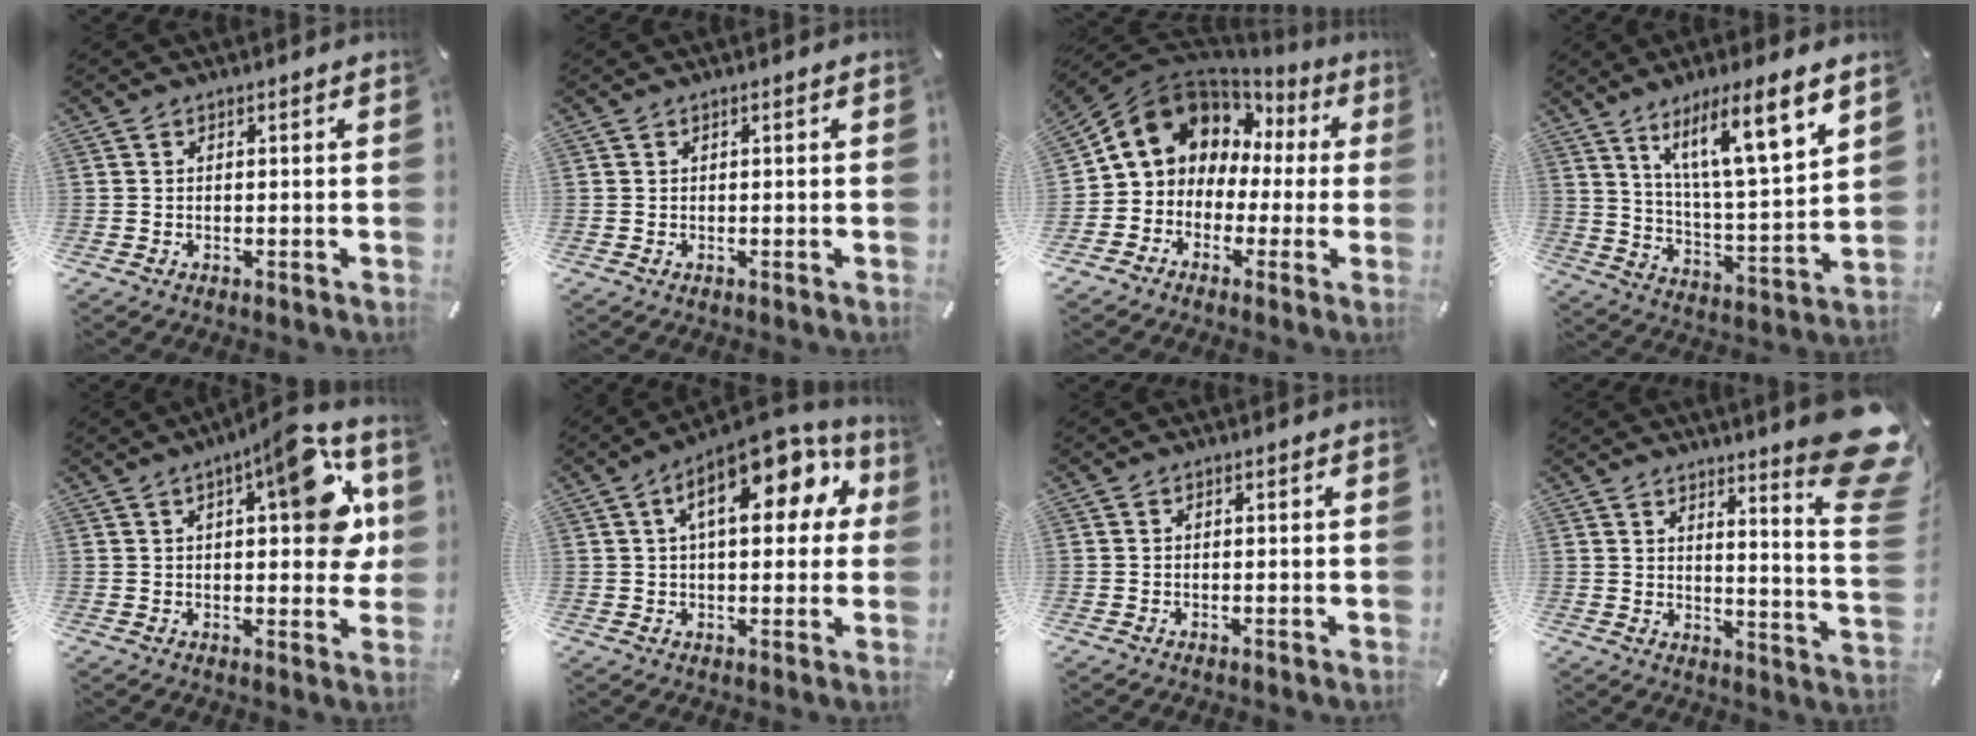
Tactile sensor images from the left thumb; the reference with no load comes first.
{"total": 0.0}
{"total": 10.7, "force": [3.1, 9.8, 3.1], "torque": [-0.084, -0.025, 0.058]}
{"total": 15.3, "force": [10.3, 3.2, 10.8], "torque": [-0.178, -0.055, 0.164]}
{"total": 15.0, "force": [5.3, 5.6, 12.8], "torque": [-0.157, -0.025, 0.082]}
{"total": 16.6, "force": [6.3, 7.8, 13.2], "torque": [-0.193, -0.017, 0.102]}
{"total": 0.0}
{"total": 12.4, "force": [8.0, 2.1, 9.3], "torque": [-0.130, -0.079, 0.132]}